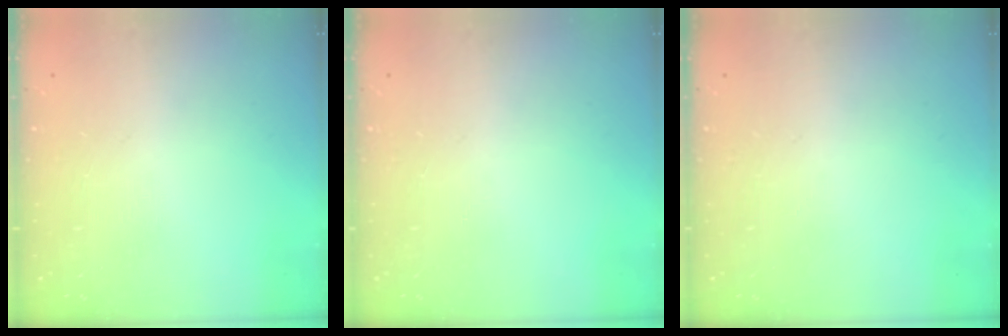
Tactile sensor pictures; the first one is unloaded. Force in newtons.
{"total": 0.0}
{"total": 0.0}